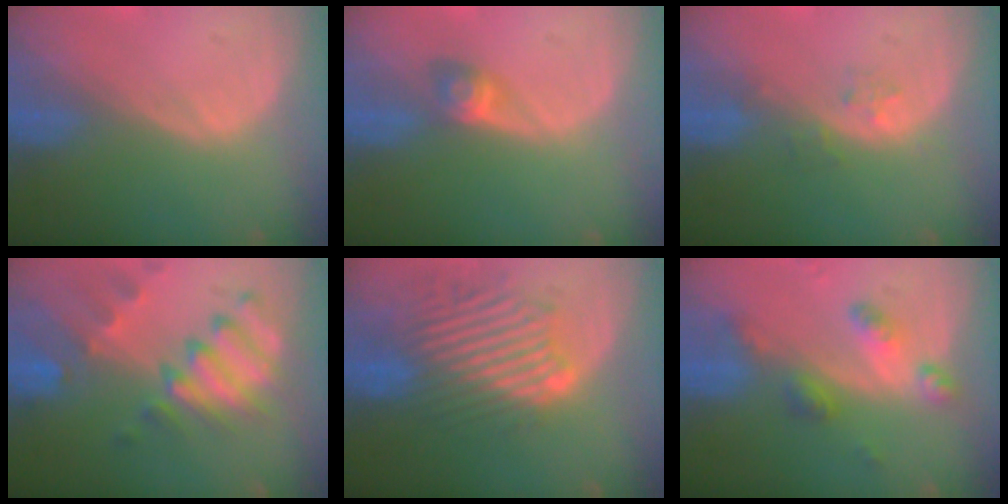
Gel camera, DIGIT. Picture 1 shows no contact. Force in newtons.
{"total": 2.9, "press": 2.6, "slide": 1.4}
{"total": 1.9, "press": 1.9, "slide": 0.2}
{"total": 10.1, "press": 8.9, "slide": 4.8}
{"total": 10.5, "press": 10.0, "slide": 3.2}
{"total": 6.1, "press": 5.4, "slide": 2.9}